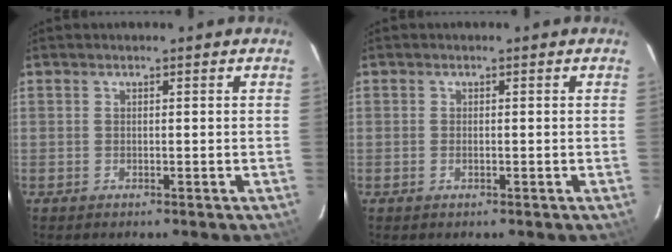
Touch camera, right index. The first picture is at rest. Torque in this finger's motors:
{"motor_torque": [-0.40, 0.10, -0.08, -0.01]}